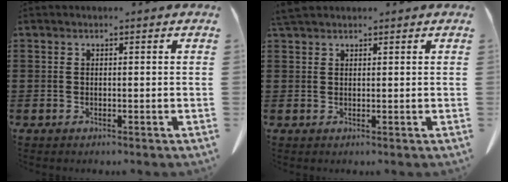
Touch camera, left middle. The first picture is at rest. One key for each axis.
{"total": 2.1, "fx": 1.8, "fy": 0.6, "fz": 0.9, "tx": -0.023, "ty": 0.003, "tz": 0.037}